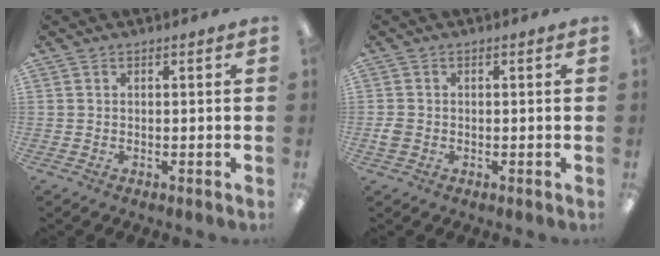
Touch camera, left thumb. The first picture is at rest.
{"total": 2.0, "force": [-0.3, 1.7, 1.1], "torque": [-0.018, 0.004, -0.006]}